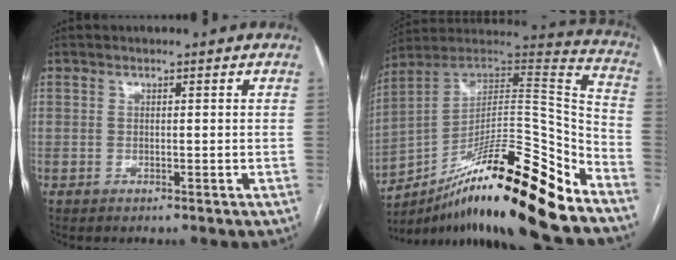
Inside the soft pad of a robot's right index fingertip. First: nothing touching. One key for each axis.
{"total": 25.1, "fx": -17.2, "fy": 2.3, "fz": 18.1, "tx": -0.245, "ty": 0.017, "tz": -0.294}